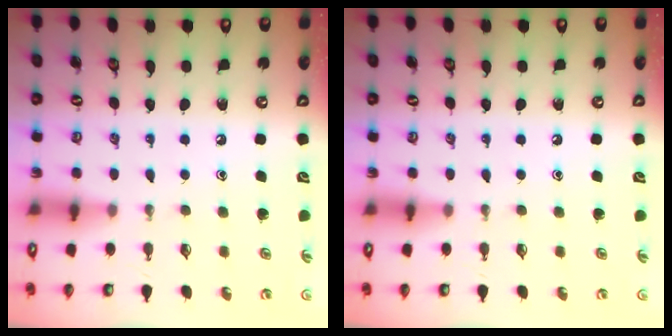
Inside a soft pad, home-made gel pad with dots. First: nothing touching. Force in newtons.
{"total": 0.0}